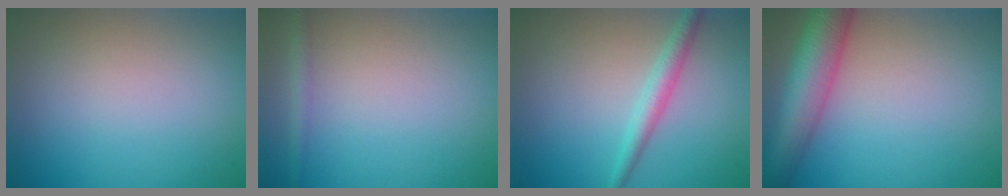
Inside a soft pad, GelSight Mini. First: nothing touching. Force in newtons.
{"total": 1.3, "press": 1.3, "slide": 0.1}
{"total": 2.4, "press": 2.4, "slide": 0.1}
{"total": 7.7, "press": 7.7, "slide": 0.4}